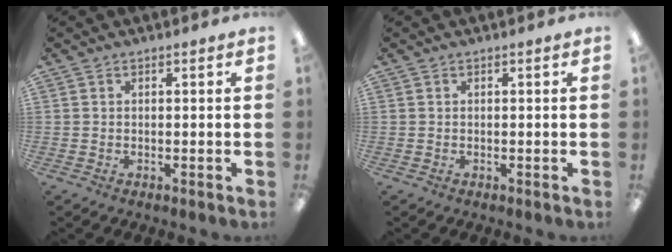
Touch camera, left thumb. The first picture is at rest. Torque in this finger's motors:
{"motor_torque": [-0.14, -0.14, 0.14, -0.07, 0.00]}